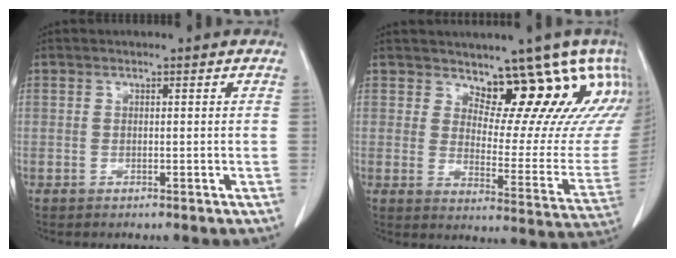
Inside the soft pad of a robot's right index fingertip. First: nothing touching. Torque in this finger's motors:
{"motor_torque": [-0.07, 0.35, 0.03, -0.01]}